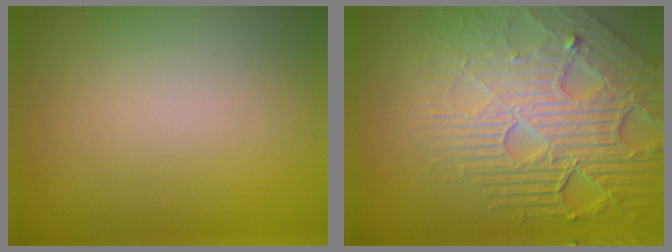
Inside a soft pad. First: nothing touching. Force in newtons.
{"total": 8.6, "press": 5.8, "slide": 6.4}